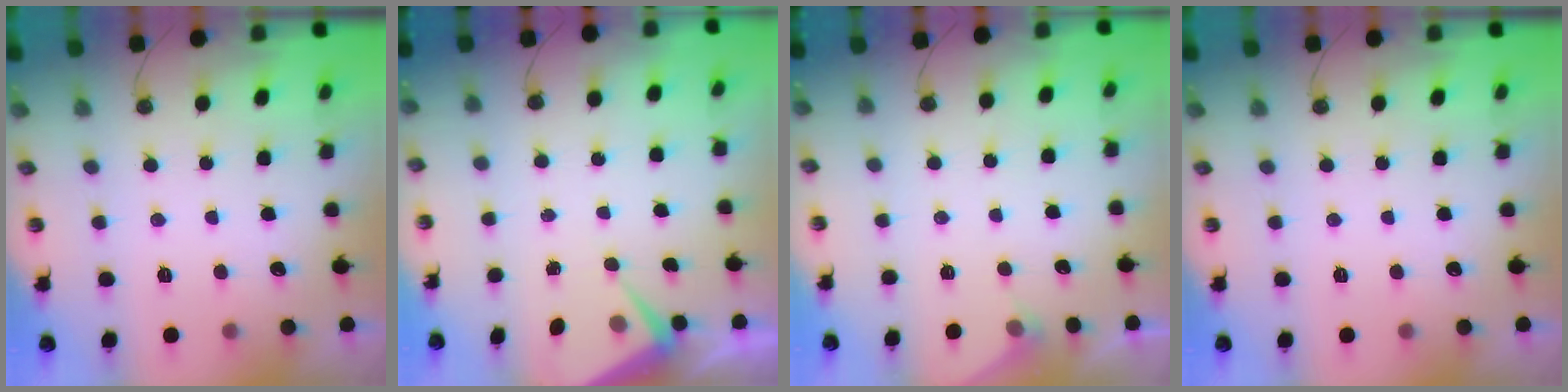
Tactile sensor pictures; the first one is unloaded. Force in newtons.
{"total": 4.6, "press": 4.5, "slide": 0.6}
{"total": 2.7, "press": 2.7, "slide": 0.4}
{"total": 0.0}